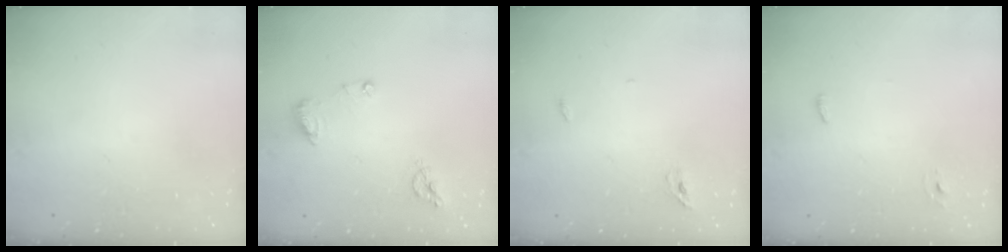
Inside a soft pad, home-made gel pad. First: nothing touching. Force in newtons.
{"total": 9.6, "press": 9.6, "slide": 1.1}
{"total": 2.1, "press": 1.9, "slide": 1.0}
{"total": 3.0, "press": 2.8, "slide": 1.2}